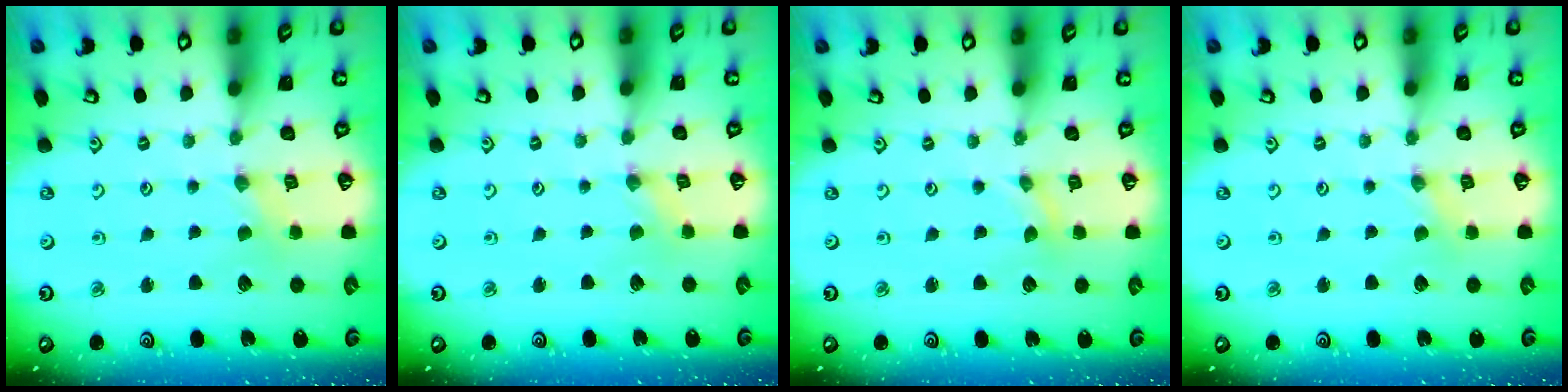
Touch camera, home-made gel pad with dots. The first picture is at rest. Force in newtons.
{"total": 0.6, "press": 0.6, "slide": 0.2}
{"total": 0.0}
{"total": 0.0}